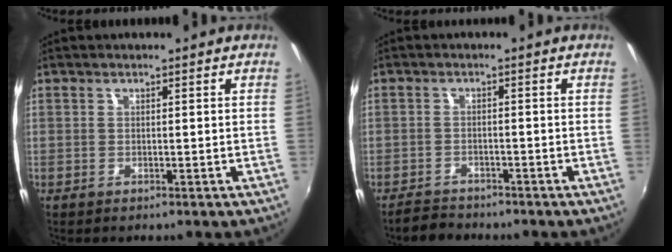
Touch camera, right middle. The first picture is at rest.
{"total": 3.6, "force": [-3.3, 1.3, 0.4], "torque": [-0.027, -0.003, -0.060]}